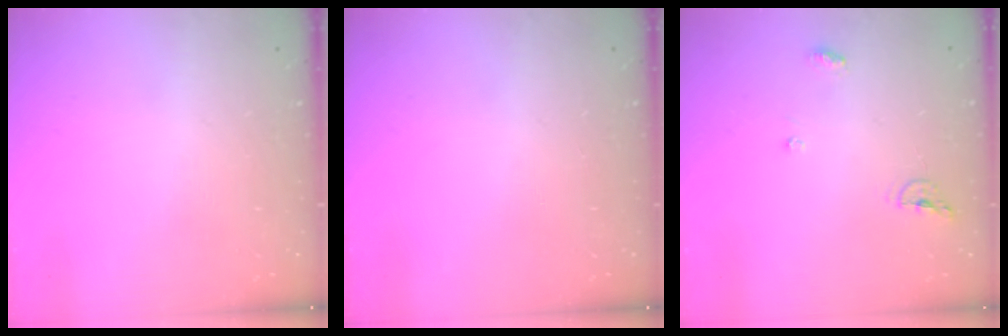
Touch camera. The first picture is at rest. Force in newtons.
{"total": 0.0}
{"total": 6.8, "press": 6.7, "slide": 0.6}